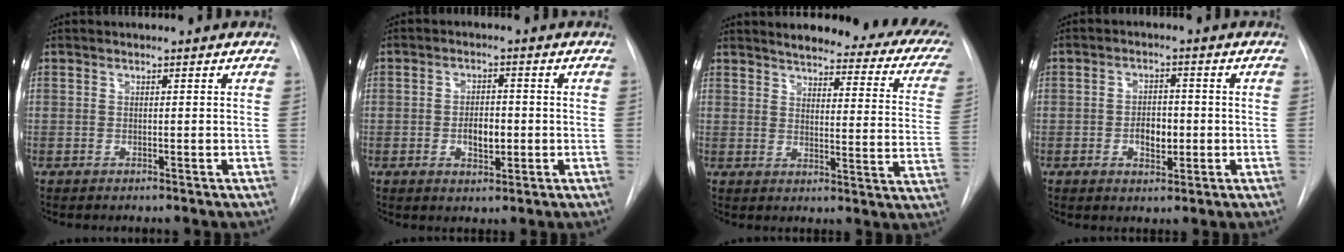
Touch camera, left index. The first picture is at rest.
{"total": 4.1, "force": [-0.7, 2.0, 3.6], "torque": [-0.058, 0.001, -0.007]}
{"total": 21.7, "force": [18.3, 4.8, 10.6], "torque": [-0.127, -0.044, 0.194]}
{"total": 4.3, "force": [-0.9, 2.4, 3.5], "torque": [-0.054, 0.003, -0.010]}